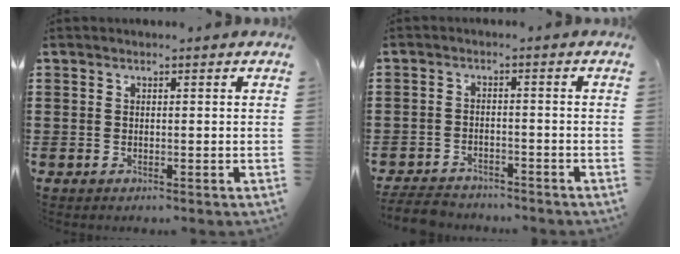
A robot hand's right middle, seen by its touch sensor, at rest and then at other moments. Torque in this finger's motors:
{"motor_torque": [0.08, -0.08, 0.05, 0.00]}